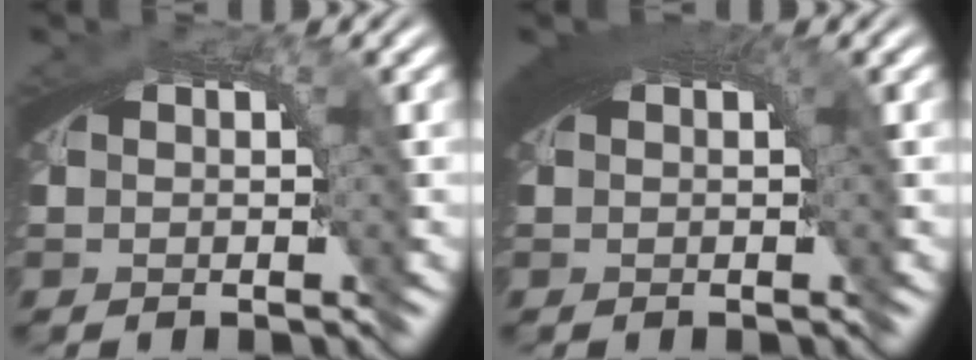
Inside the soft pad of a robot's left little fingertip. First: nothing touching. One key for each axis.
{"total": 3.6, "fx": 1.3, "fy": 1.1, "fz": 3.1, "tx": -0.041, "ty": 0.011, "tz": 0.015}